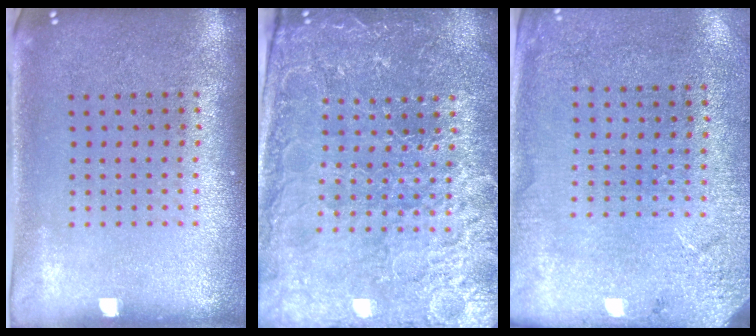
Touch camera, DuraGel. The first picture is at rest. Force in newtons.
{"total": 4.0, "press": 3.8, "slide": 0.9}
{"total": 2.6, "press": 2.4, "slide": 0.9}